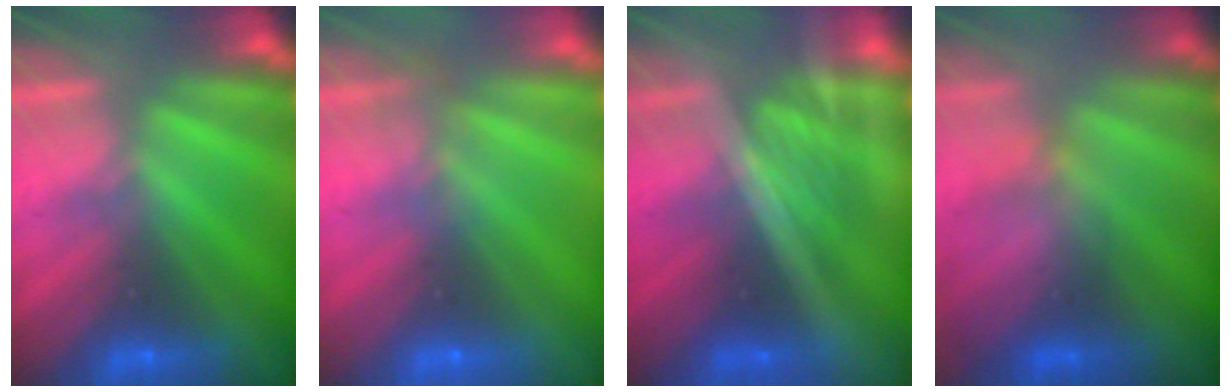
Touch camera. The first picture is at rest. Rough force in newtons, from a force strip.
{"total": 2.2}
{"total": 1.7}
{"total": 4.0}